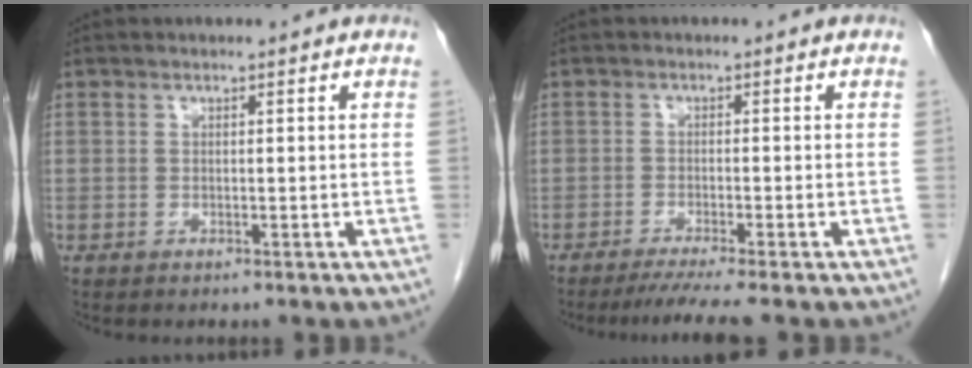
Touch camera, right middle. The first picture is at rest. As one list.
[{"total": 5.0, "force": [-4.1, -1.2, 2.6], "torque": [-0.035, -0.014, -0.068]}]